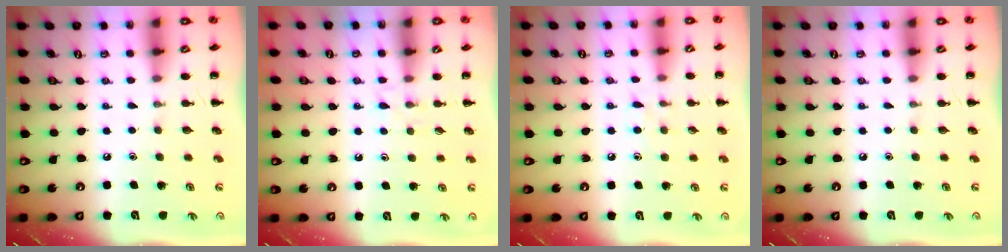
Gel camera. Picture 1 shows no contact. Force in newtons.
{"total": 3.3, "press": 3.0, "slide": 1.3}
{"total": 4.6, "press": 4.2, "slide": 2.0}
{"total": 0.0}